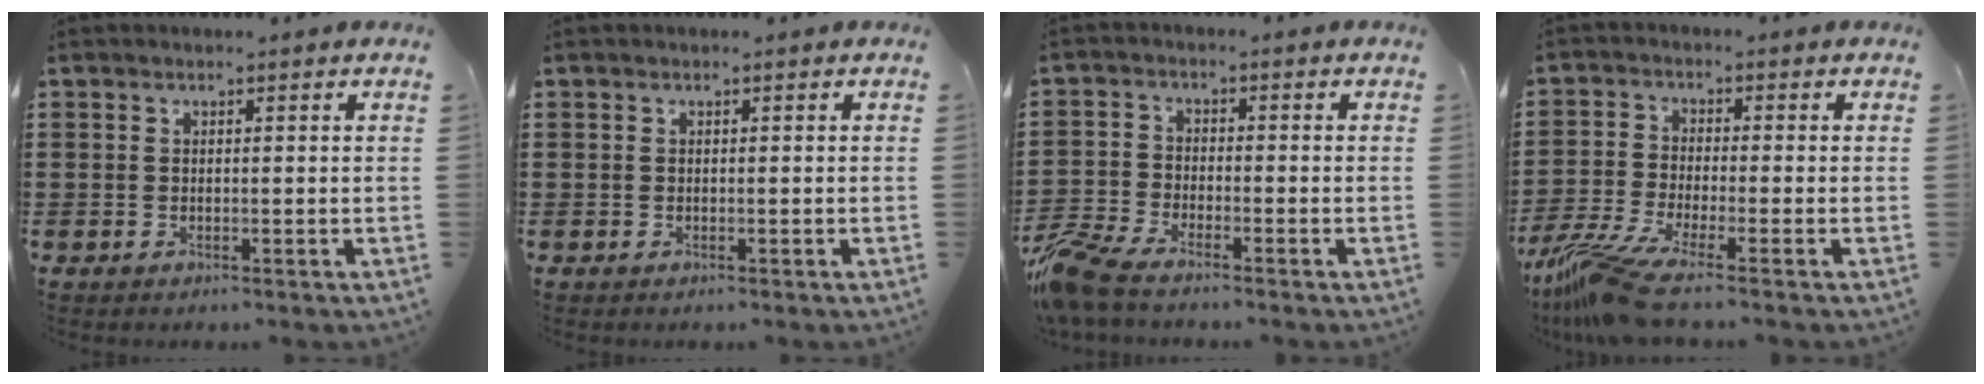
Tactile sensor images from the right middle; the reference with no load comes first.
{"total": 0.0}
{"total": 6.6, "force": [-5.8, 1.3, 2.8], "torque": [-0.095, -0.011, -0.123]}
{"total": 7.7, "force": [-5.8, 0.5, 5.1], "torque": [-0.126, -0.020, -0.117]}